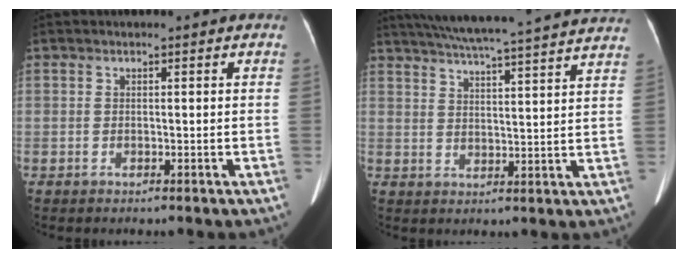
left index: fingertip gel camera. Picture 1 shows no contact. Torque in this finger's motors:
{"motor_torque": [0.35, -0.23, -0.02, 0.05]}